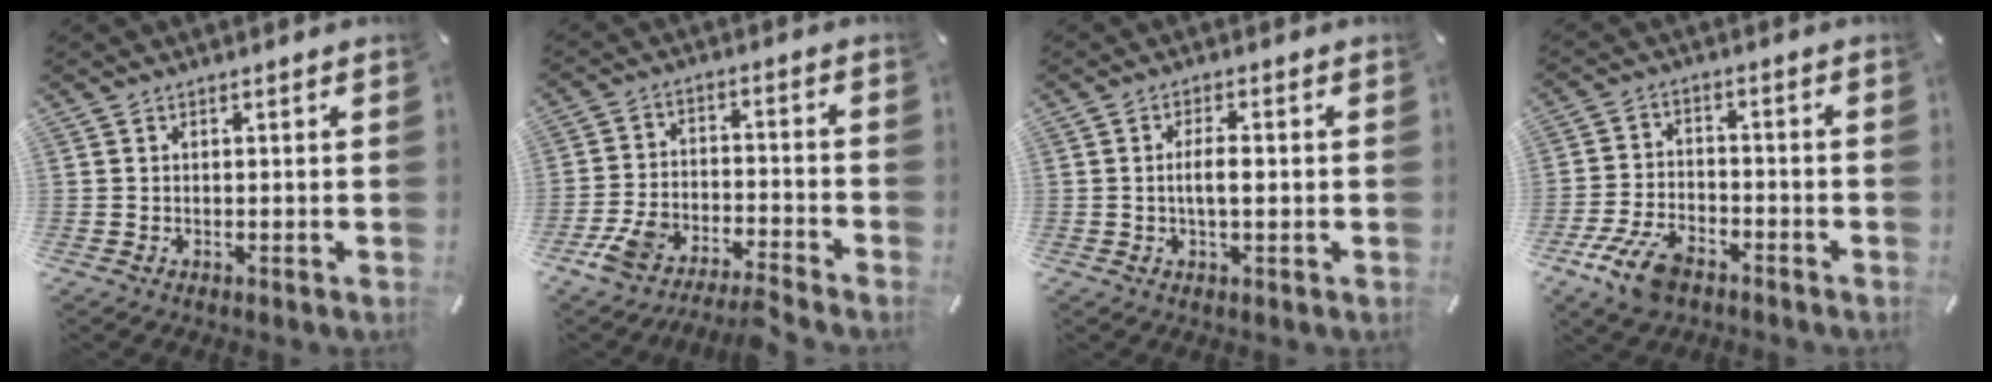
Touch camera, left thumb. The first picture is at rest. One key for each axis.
{"total": 8.8, "fx": -6.9, "fy": 3.0, "fz": 4.5, "tx": -0.094, "ty": 0.020, "tz": -0.134}
{"total": 4.9, "fx": -0.3, "fy": 1.7, "fz": 4.6, "tx": -0.075, "ty": 0.002, "tz": -0.008}
{"total": 9.9, "fx": -6.1, "fy": 5.2, "fz": 5.8, "tx": -0.125, "ty": 0.025, "tz": -0.112}